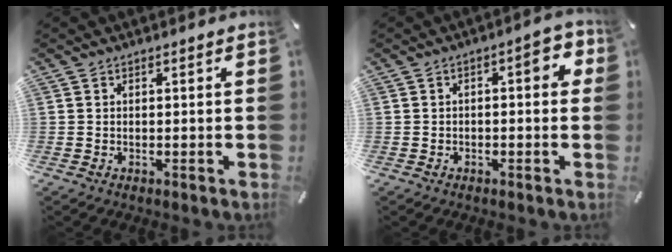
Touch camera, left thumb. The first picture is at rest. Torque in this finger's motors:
{"motor_torque": [-0.06, 0.34, 0.36, -0.34, 0.03]}